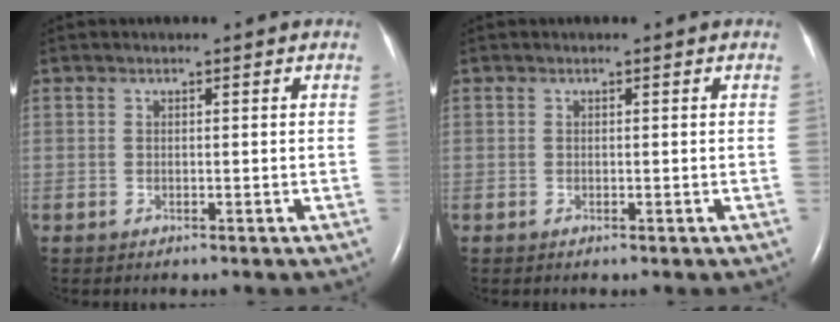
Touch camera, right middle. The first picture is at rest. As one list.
[{"total": 0.0}]